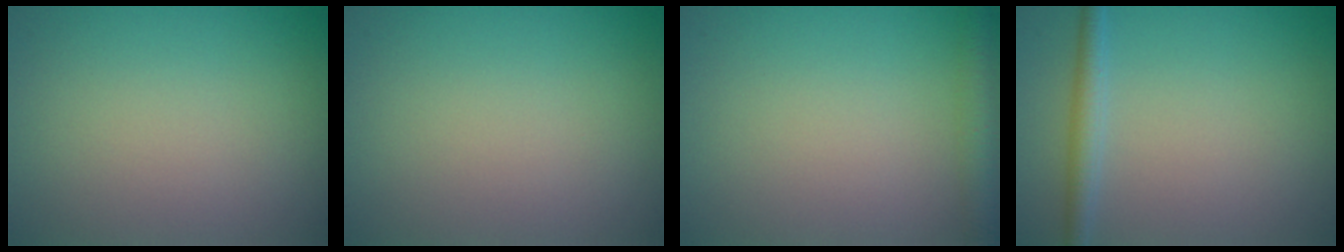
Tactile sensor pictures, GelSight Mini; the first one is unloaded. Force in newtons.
{"total": 0.0}
{"total": 2.6, "press": 2.6, "slide": 0.1}
{"total": 2.1, "press": 2.1, "slide": 0.0}